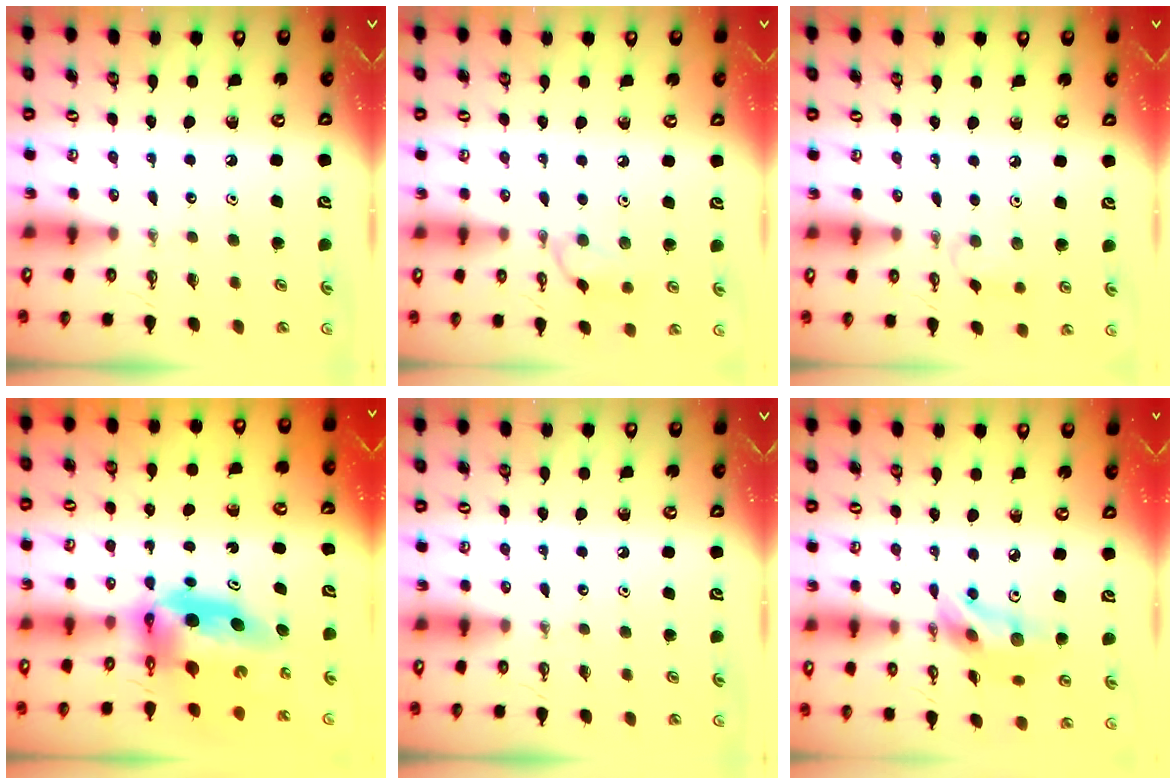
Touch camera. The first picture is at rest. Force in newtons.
{"total": 7.9, "press": 7.9, "slide": 0.4}
{"total": 5.8, "press": 5.7, "slide": 1.1}
{"total": 8.0, "press": 8.0, "slide": 0.7}
{"total": 0.0}
{"total": 13.4, "press": 13.0, "slide": 3.3}